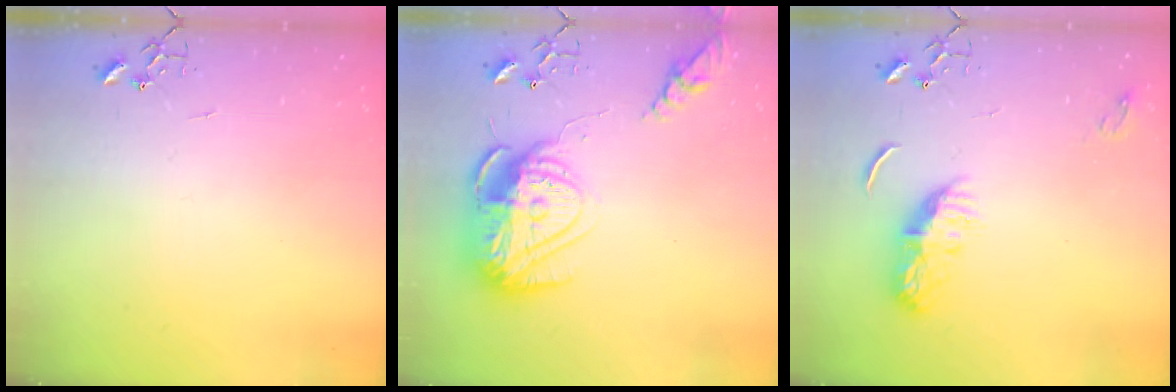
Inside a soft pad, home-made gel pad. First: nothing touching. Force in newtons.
{"total": 18.9, "press": 18.9, "slide": 1.6}
{"total": 8.9, "press": 8.9, "slide": 0.1}